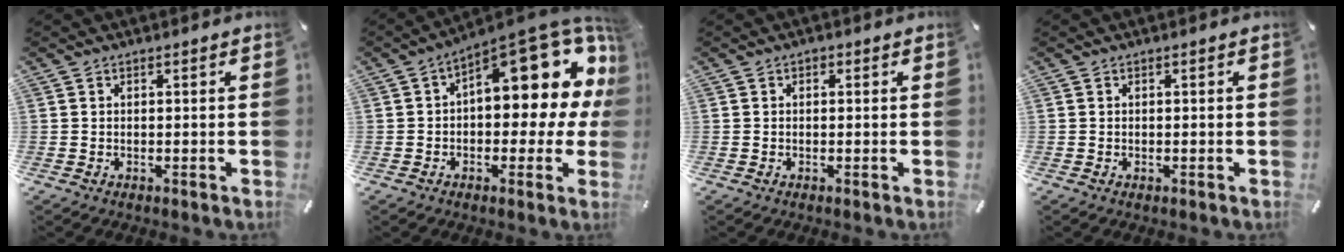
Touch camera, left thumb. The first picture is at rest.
{"total": 17.8, "force": [7.3, 8.5, 13.8], "torque": [-0.165, -0.063, 0.118]}
{"total": 0.6, "force": [-0.1, 0.5, 0.2], "torque": [-0.003, 0.005, -0.003]}
{"total": 0.0}